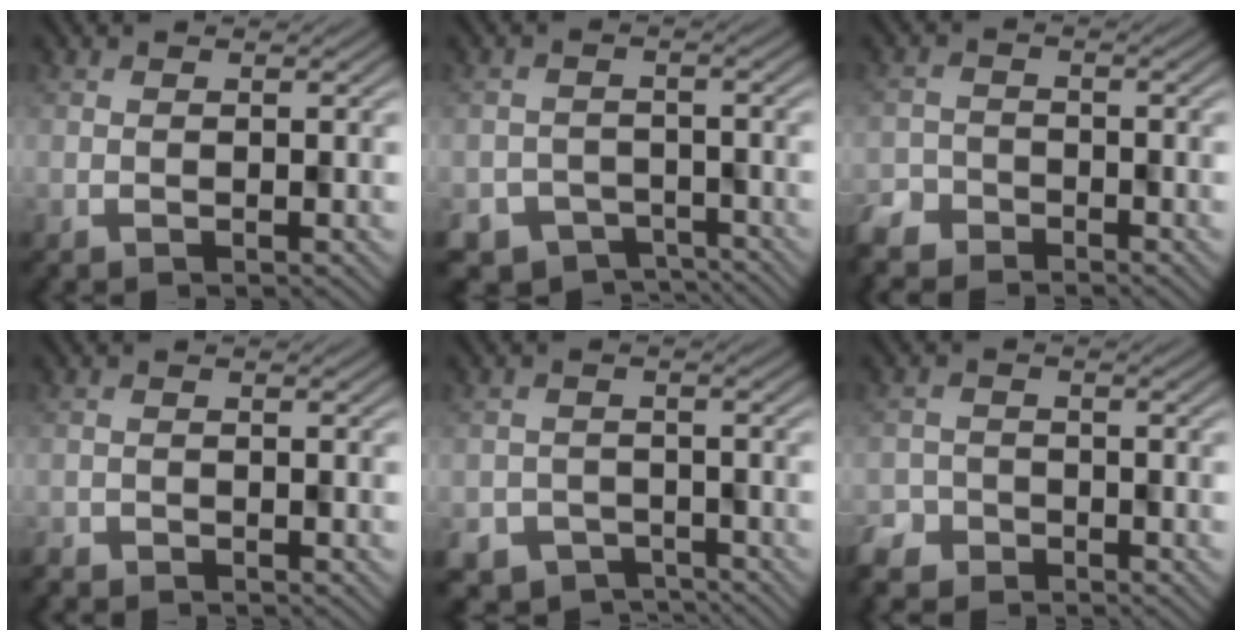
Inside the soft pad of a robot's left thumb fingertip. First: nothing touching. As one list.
[{"total": 5.5, "force": [-4.2, 3.4, 1.1], "torque": [-0.012, -0.014, -0.057]}, {"total": 4.0, "force": [-3.7, 1.6, 0.3], "torque": [0.000, -0.010, -0.074]}, {"total": 1.9, "force": [-1.9, 0.2, -0.2], "torque": [0.005, -0.007, -0.034]}, {"total": 5.4, "force": [-4.3, 3.1, 0.9], "torque": [-0.011, -0.013, -0.060]}, {"total": 4.1, "force": [-3.6, 2.0, 0.1], "torque": [0.003, -0.005, -0.066]}]